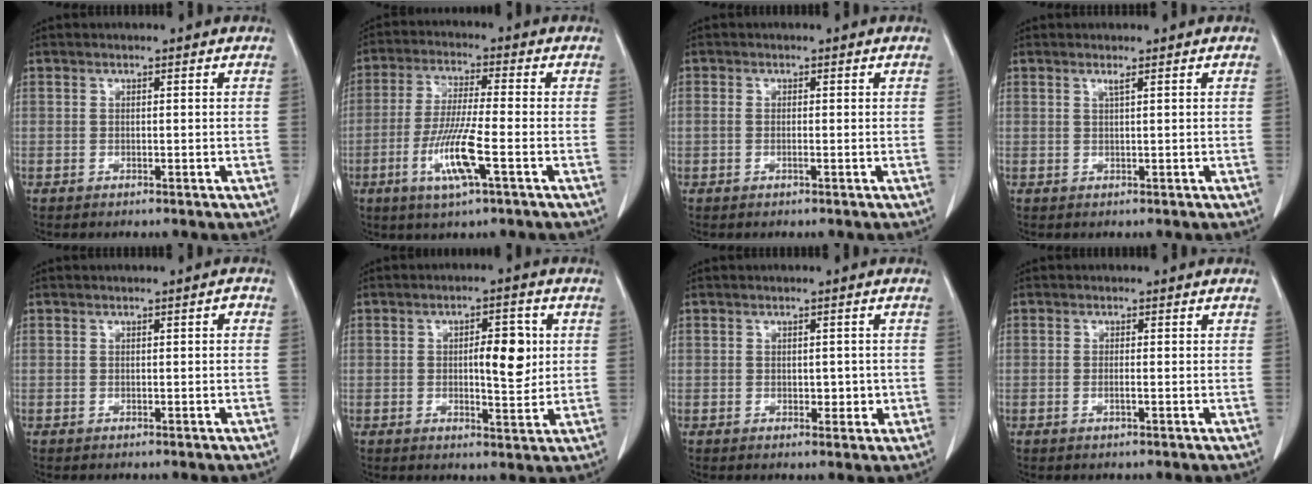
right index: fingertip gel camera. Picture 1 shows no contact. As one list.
[{"total": 9.5, "force": [-3.5, 0.4, 8.9], "torque": [-0.178, -0.014, -0.069]}, {"total": 1.2, "force": [-0.2, 0.5, 1.0], "torque": [-0.027, 0.003, -0.003]}, {"total": 0.8, "force": [0.5, -0.2, 0.6], "torque": [-0.017, -0.003, 0.012]}, {"total": 0.7, "force": [0.0, 0.2, 0.7], "torque": [-0.007, 0.002, 0.000]}, {"total": 6.7, "force": [0.9, 2.2, 6.3], "torque": [-0.090, 0.001, 0.014]}, {"total": 2.4, "force": [-0.2, 1.6, 1.8], "torque": [-0.016, 0.005, 0.003]}, {"total": 1.0, "force": [-0.3, 0.1, 0.9], "torque": [-0.019, -0.001, -0.005]}]